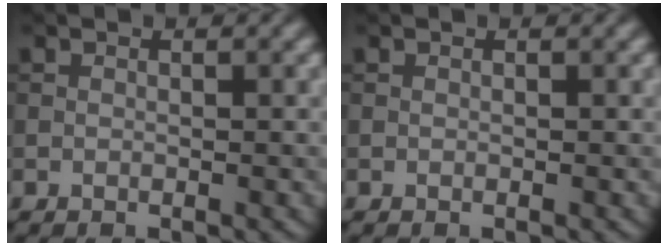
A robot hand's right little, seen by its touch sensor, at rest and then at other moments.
{"total": 0.0}